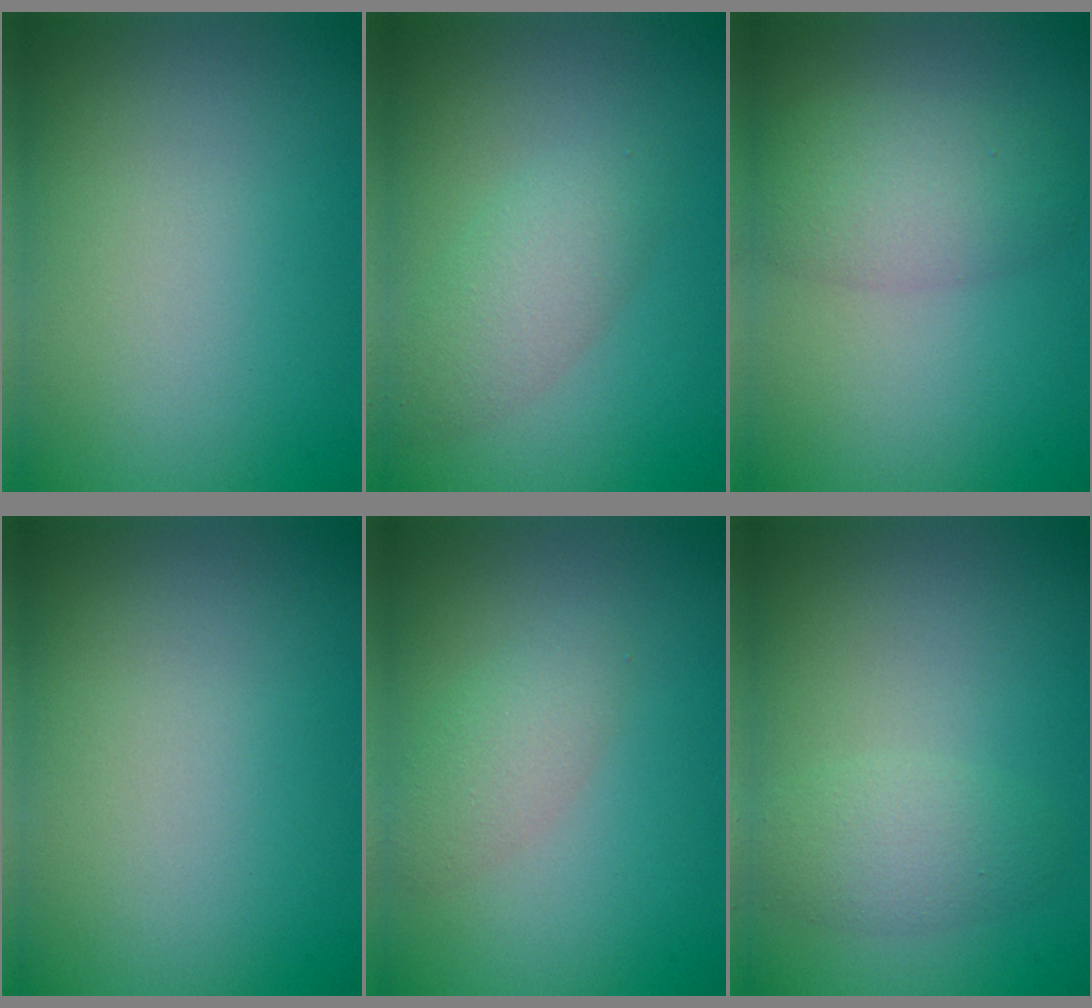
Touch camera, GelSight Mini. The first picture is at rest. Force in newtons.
{"total": 2.9, "press": 2.8, "slide": 0.3}
{"total": 4.1, "press": 4.1, "slide": 0.2}
{"total": 0.0}
{"total": 2.2, "press": 2.2, "slide": 0.1}
{"total": 2.5, "press": 2.5, "slide": 0.2}